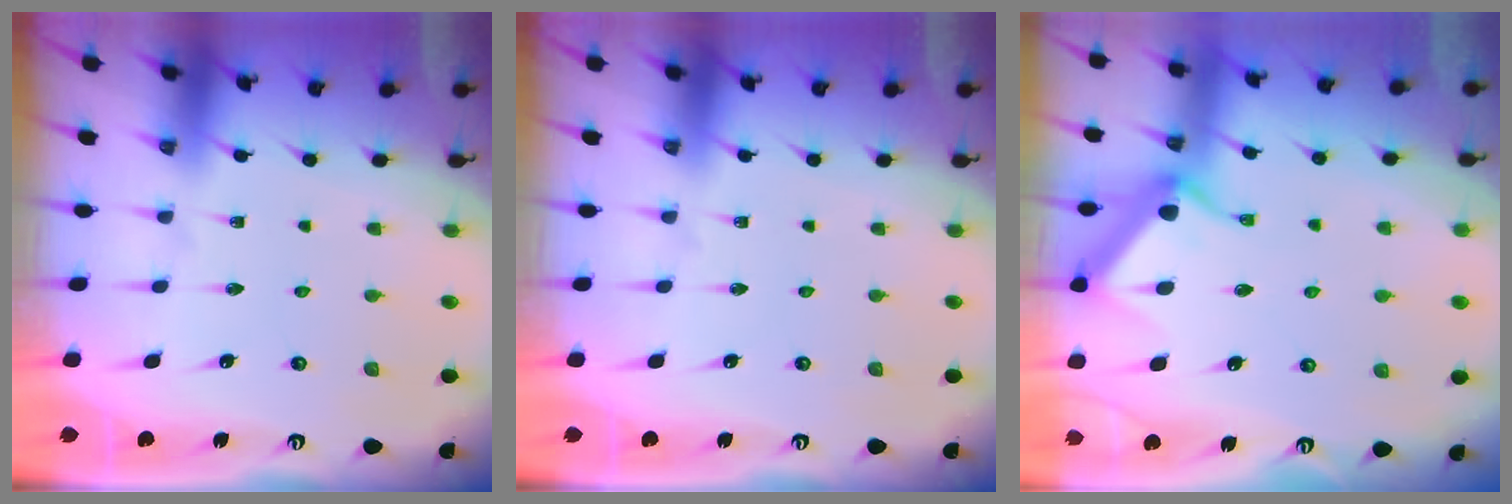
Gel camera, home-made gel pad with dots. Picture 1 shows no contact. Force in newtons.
{"total": 0.0}
{"total": 10.8, "press": 10.8, "slide": 0.3}